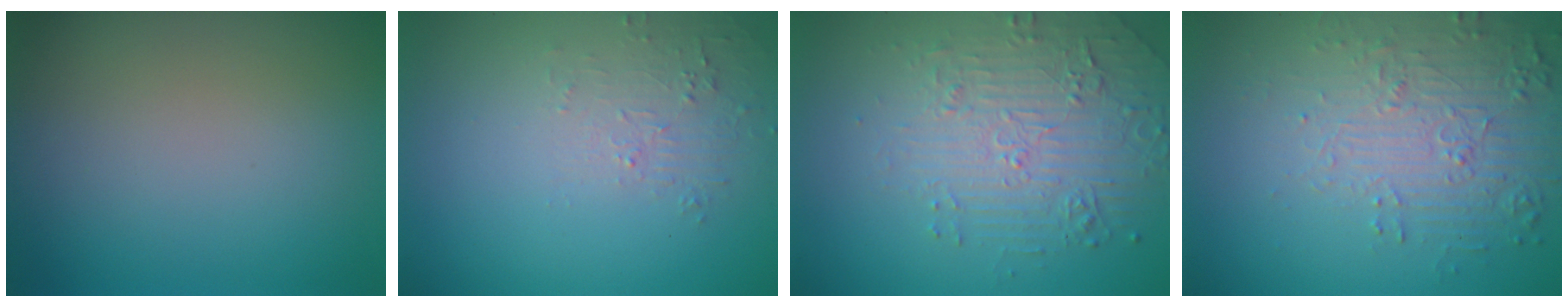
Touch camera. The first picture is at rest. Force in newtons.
{"total": 1.6, "press": 0.4, "slide": 1.6}
{"total": 5.1, "press": 3.9, "slide": 3.3}
{"total": 5.9, "press": 3.9, "slide": 4.5}